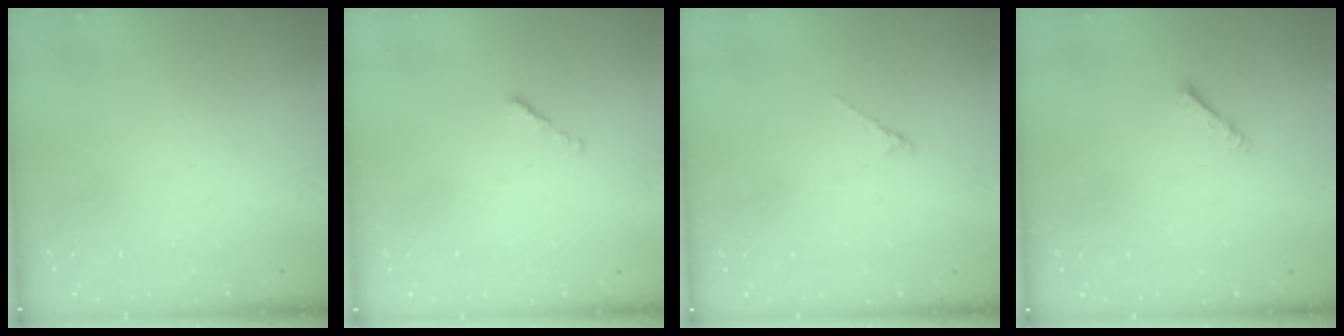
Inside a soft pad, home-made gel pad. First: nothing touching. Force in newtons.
{"total": 0.7, "press": 0.6, "slide": 0.4}
{"total": 1.2, "press": 1.1, "slide": 0.4}
{"total": 1.6, "press": 1.5, "slide": 0.3}